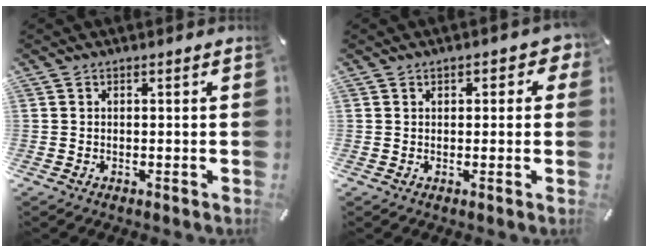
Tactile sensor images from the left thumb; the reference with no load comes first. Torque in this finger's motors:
{"motor_torque": [0.16, -0.13, -0.13, -0.10, 0.01]}